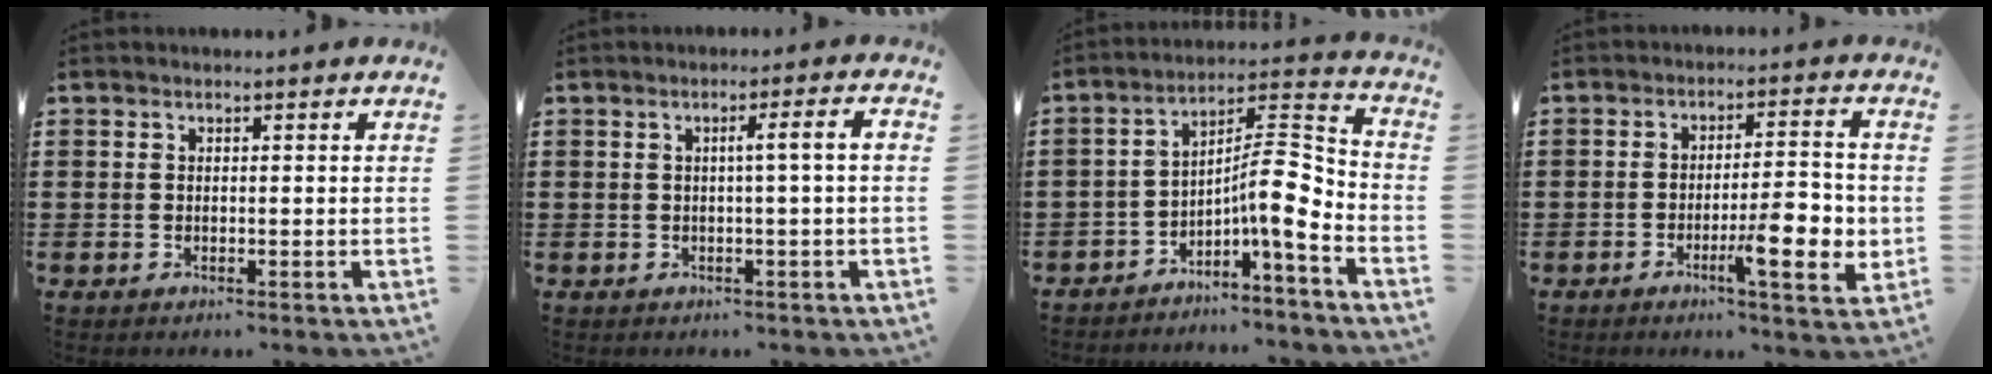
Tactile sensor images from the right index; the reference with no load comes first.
{"total": 3.0, "force": [-0.2, -0.3, 3.0], "torque": [-0.053, -0.004, -0.007]}
{"total": 9.5, "force": [-3.1, 2.2, 8.7], "torque": [-0.137, -0.017, -0.064]}
{"total": 8.9, "force": [-2.5, 2.2, 8.2], "torque": [-0.115, -0.003, -0.040]}